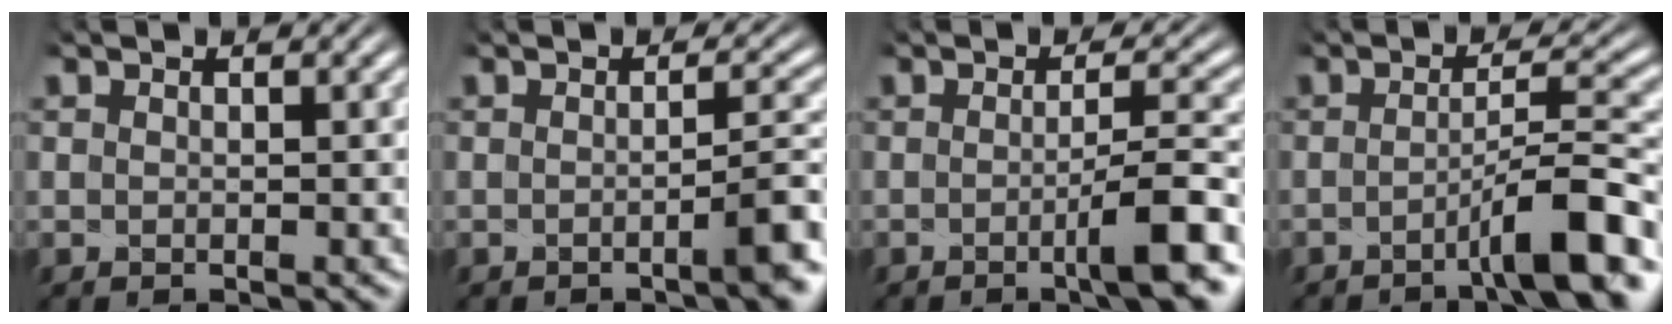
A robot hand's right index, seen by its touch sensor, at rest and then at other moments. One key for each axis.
{"total": 3.7, "fx": -1.1, "fy": 0.9, "fz": 3.4, "tx": -0.038, "ty": 0.017, "tz": -0.030}
{"total": 4.5, "fx": -1.8, "fy": 0.8, "fz": 4.0, "tx": -0.053, "ty": 0.012, "tz": -0.042}
{"total": 5.4, "fx": -3.2, "fy": 0.3, "fz": 4.3, "tx": -0.065, "ty": 0.008, "tz": -0.062}